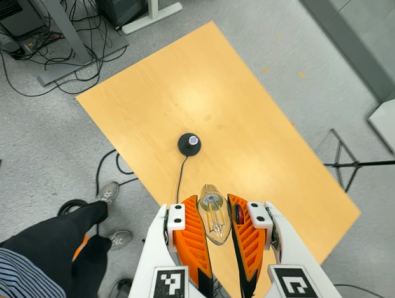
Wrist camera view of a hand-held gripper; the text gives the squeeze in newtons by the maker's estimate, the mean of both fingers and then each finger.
{"total": 22.1, "left": 25.9, "right": 18.2}